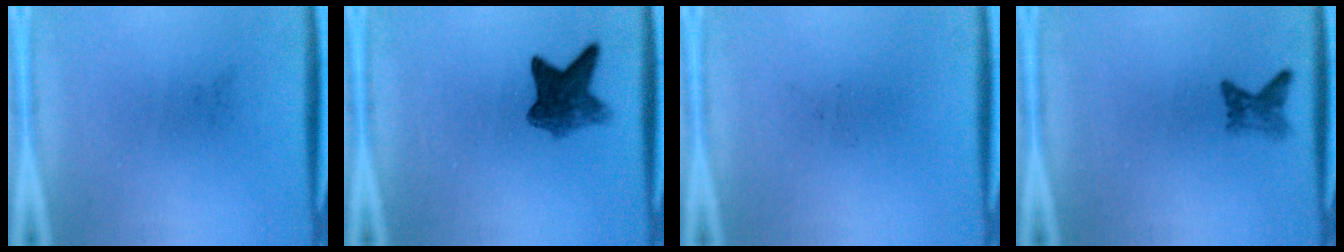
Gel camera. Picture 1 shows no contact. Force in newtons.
{"total": 6.1}
{"total": 0.0}
{"total": 1.9}